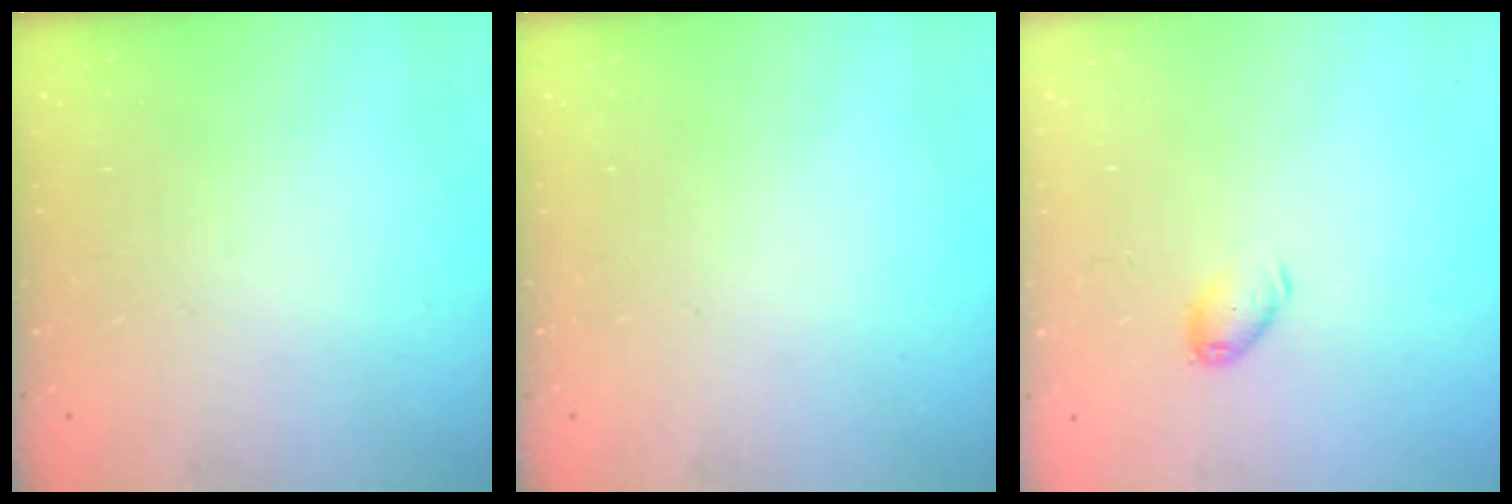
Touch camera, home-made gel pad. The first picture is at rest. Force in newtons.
{"total": 0.0}
{"total": 5.8, "press": 5.8, "slide": 0.5}